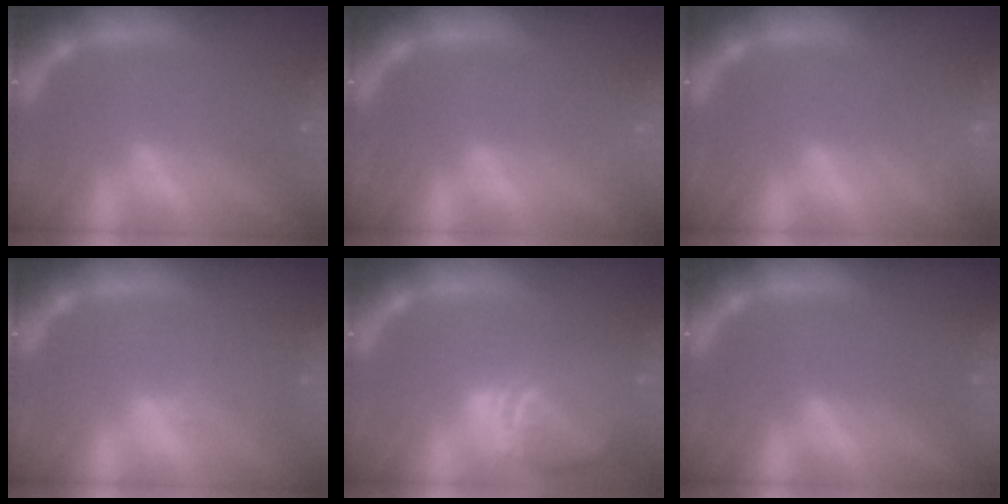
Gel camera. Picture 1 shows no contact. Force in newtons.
{"total": 1.9}
{"total": 4.0}
{"total": 1.5}
{"total": 8.5}
{"total": 0.0}